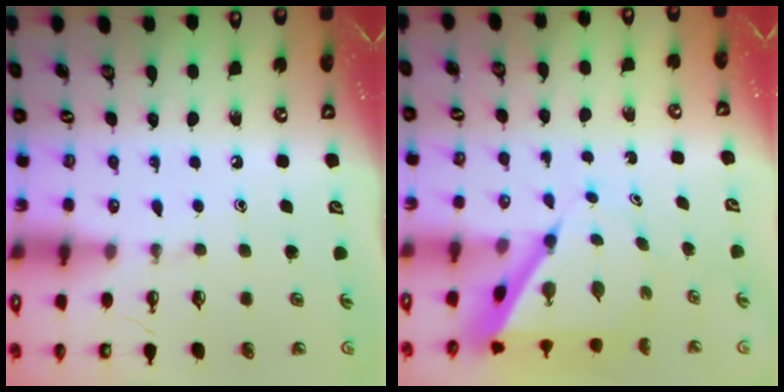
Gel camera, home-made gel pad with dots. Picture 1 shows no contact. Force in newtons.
{"total": 7.0, "press": 7.0, "slide": 0.6}